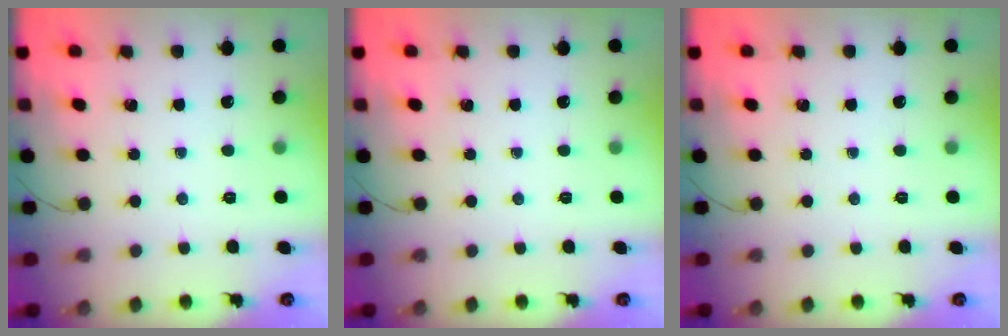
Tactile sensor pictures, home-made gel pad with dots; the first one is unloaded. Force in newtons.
{"total": 0.0}
{"total": 0.0}